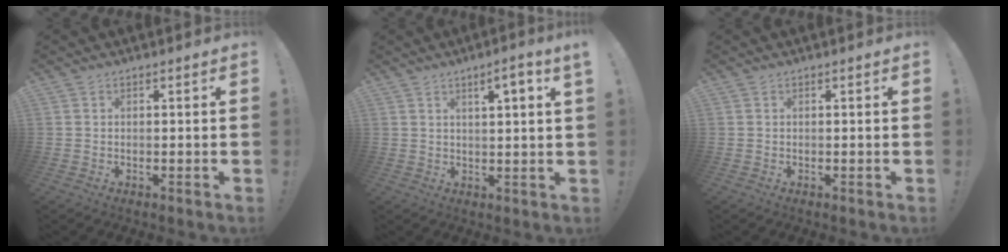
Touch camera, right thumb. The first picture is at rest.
{"total": 4.6, "force": [2.3, -0.1, 4.0], "torque": [-0.048, -0.015, 0.029]}
{"total": 0.0}